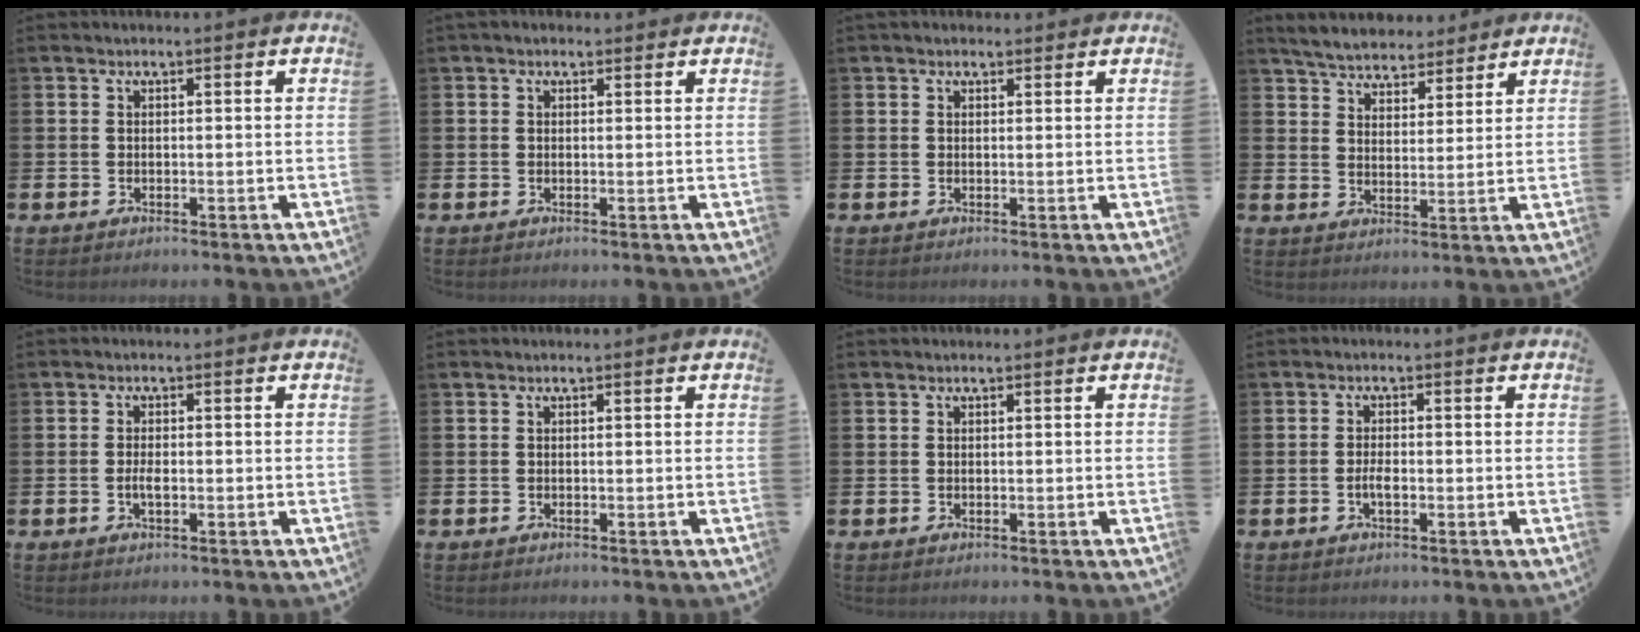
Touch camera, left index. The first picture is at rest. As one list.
[{"total": 0.8, "force": [0.5, 0.5, 0.3], "torque": [0.004, 0.003, 0.006]}, {"total": 1.0, "force": [0.8, 0.5, 0.1], "torque": [0.007, 0.002, 0.013]}, {"total": 5.5, "force": [5.3, 1.3, 0.3], "torque": [-0.022, -0.026, 0.094]}, {"total": 1.7, "force": [-0.4, 0.6, 1.5], "torque": [-0.024, -0.001, -0.008]}, {"total": 0.0}, {"total": 0.0}, {"total": 2.0, "force": [-0.6, 0.8, 1.7], "torque": [-0.029, 0.001, -0.012]}]